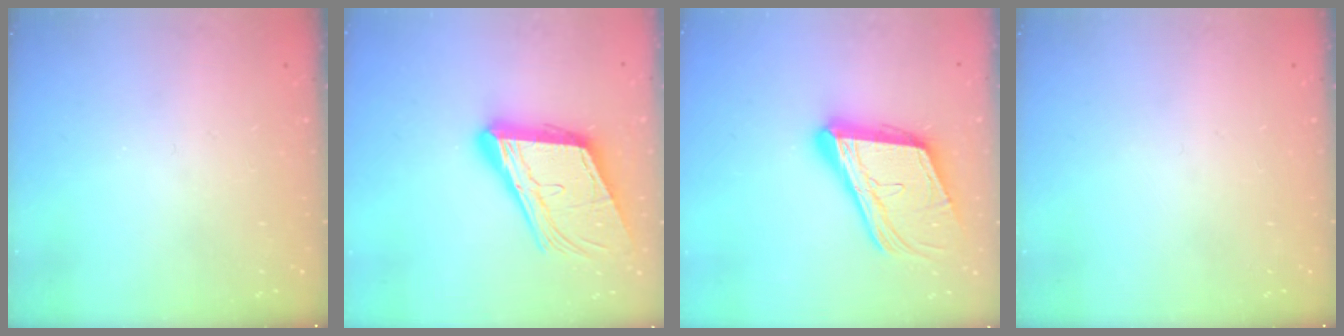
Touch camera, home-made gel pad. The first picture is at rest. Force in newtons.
{"total": 19.0, "press": 18.8, "slide": 3.0}
{"total": 21.3, "press": 20.8, "slide": 4.6}
{"total": 0.0}